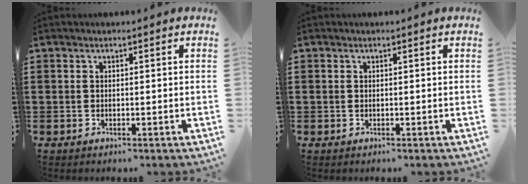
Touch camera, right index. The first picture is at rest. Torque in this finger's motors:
{"motor_torque": [-0.88, 1.25, -0.02, 0.00]}